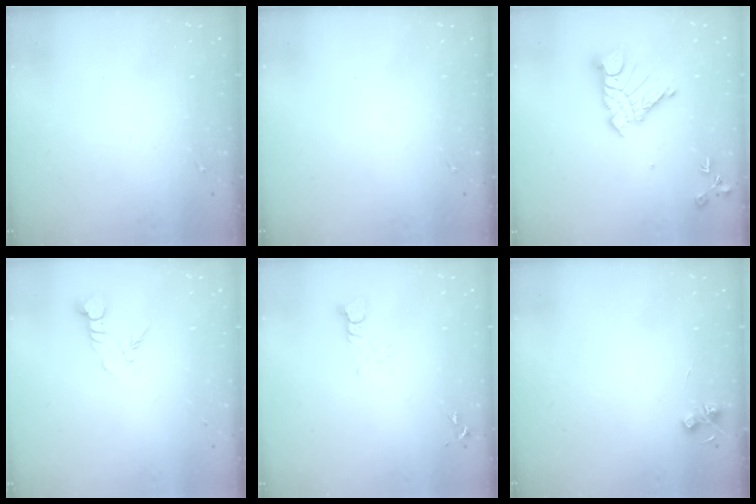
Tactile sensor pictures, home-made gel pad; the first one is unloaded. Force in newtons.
{"total": 0.0}
{"total": 14.2, "press": 14.2, "slide": 1.3}
{"total": 3.8, "press": 3.8, "slide": 0.2}
{"total": 3.2, "press": 3.2, "slide": 0.3}
{"total": 4.6, "press": 4.6, "slide": 0.6}